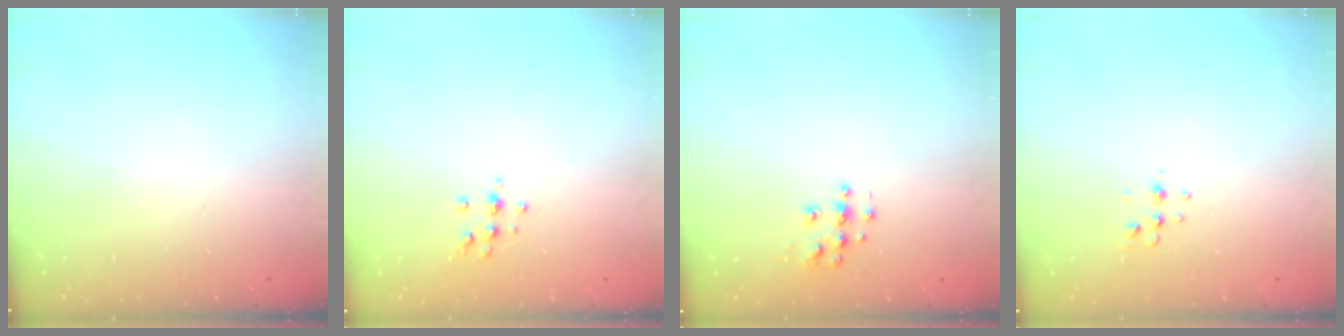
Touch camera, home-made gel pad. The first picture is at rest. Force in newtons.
{"total": 6.8, "press": 6.8, "slide": 0.6}
{"total": 6.7, "press": 6.7, "slide": 0.3}
{"total": 3.8, "press": 3.6, "slide": 1.4}